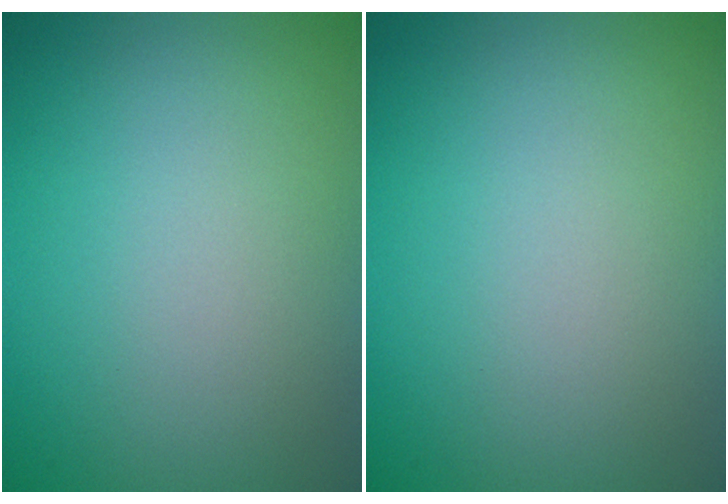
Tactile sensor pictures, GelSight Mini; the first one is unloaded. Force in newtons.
{"total": 0.0}